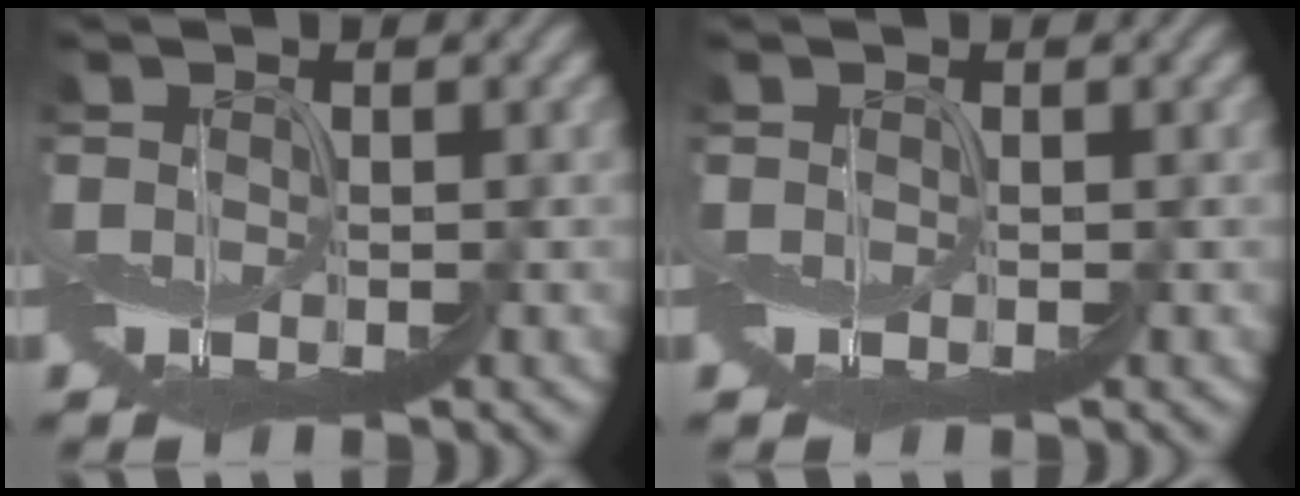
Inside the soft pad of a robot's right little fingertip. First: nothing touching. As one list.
[{"total": 0.0}]